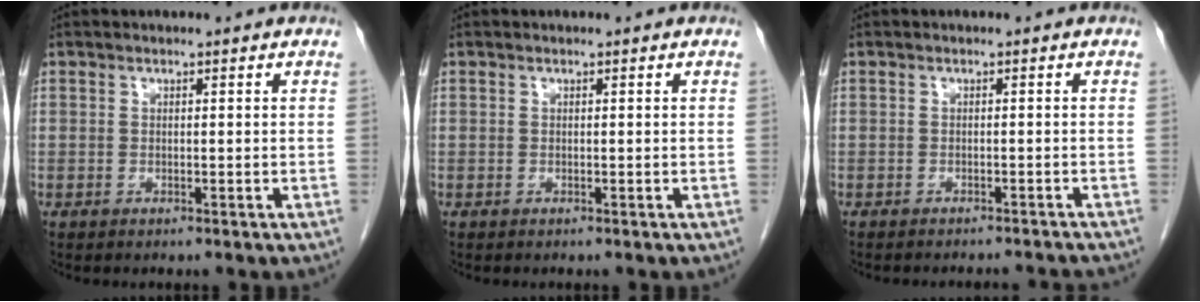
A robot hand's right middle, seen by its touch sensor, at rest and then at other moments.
{"total": 0.0}
{"total": 6.7, "force": [-6.5, 0.6, 1.4], "torque": [-0.012, -0.003, -0.066]}